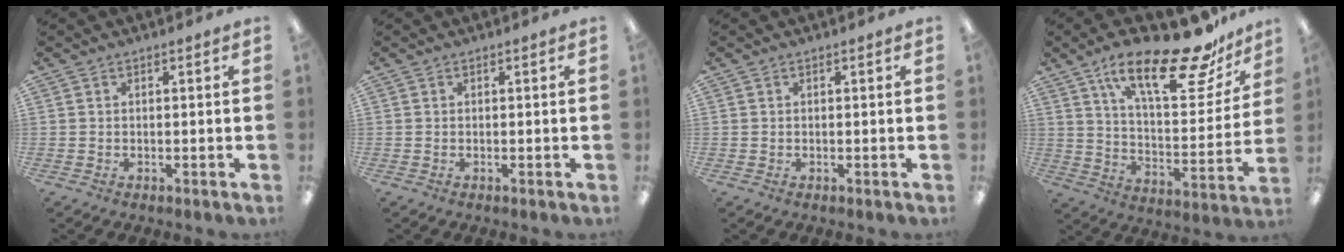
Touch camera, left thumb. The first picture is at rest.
{"total": 0.0}
{"total": 0.0}
{"total": 23.8, "force": [16.4, 7.6, 15.4], "torque": [-0.238, -0.098, 0.267]}